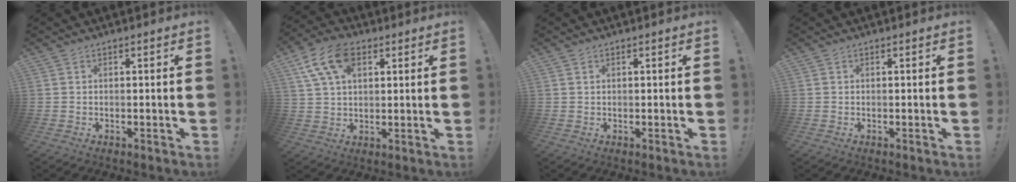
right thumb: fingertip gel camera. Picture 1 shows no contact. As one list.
[{"total": 12.6, "force": [5.5, 7.7, 8.3], "torque": [-0.156, -0.008, 0.102]}, {"total": 0.5, "force": [0.5, 0.1, 0.2], "torque": [-0.003, 0.000, 0.010]}, {"total": 0.0}]